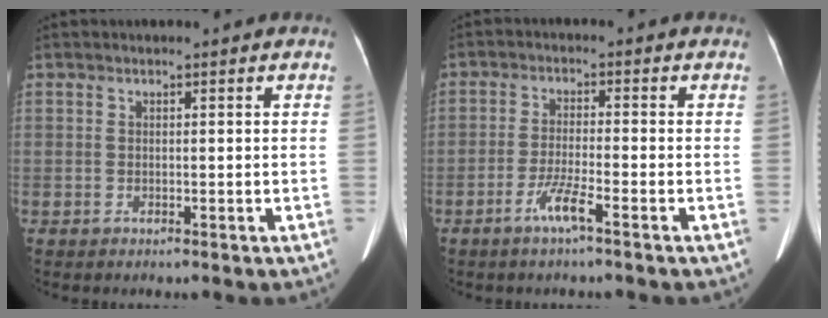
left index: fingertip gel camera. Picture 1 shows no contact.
{"total": 4.3, "force": [-2.8, -0.1, 3.2], "torque": [-0.071, -0.007, -0.058]}